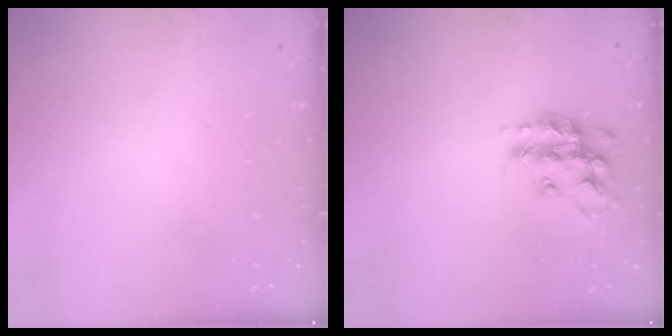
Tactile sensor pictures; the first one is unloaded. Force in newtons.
{"total": 15.0, "press": 15.0, "slide": 1.0}